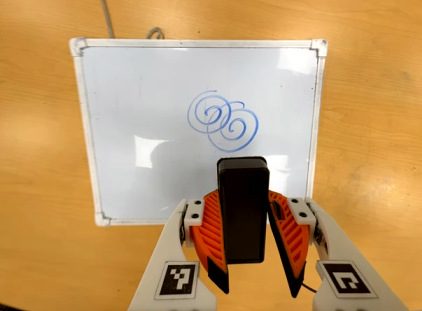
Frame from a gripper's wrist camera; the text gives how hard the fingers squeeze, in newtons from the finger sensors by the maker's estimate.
{"total": 5.7, "left": 5.5, "right": 6.0}